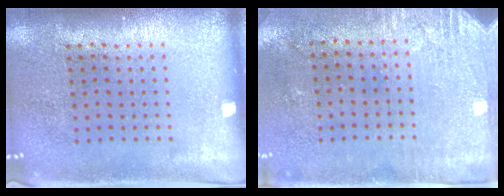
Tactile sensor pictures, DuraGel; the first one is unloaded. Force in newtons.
{"total": 2.8, "press": 2.3, "slide": 1.6}